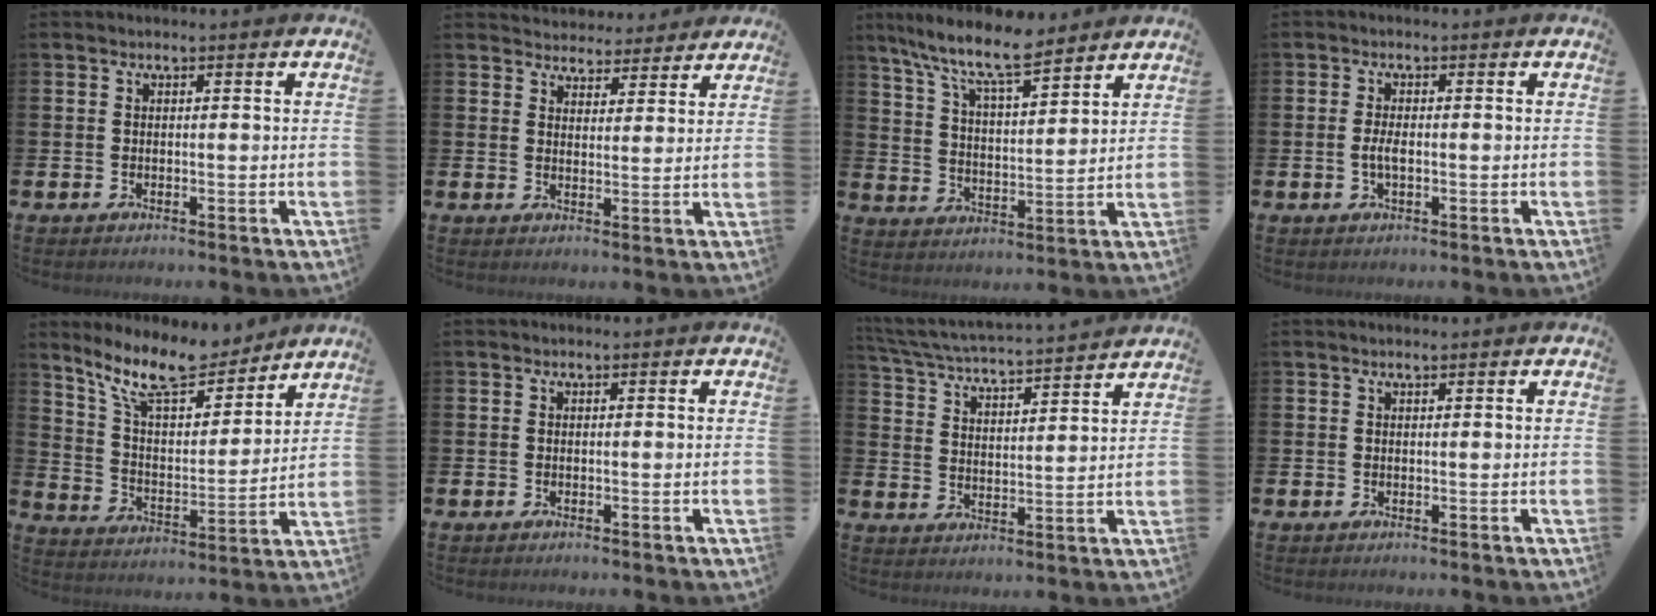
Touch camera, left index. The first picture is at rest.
{"total": 4.0, "force": [3.8, 1.2, -0.4], "torque": [-0.009, -0.025, 0.069]}
{"total": 9.5, "force": [8.3, 1.6, 4.4], "torque": [-0.107, -0.045, 0.144]}
{"total": 2.2, "force": [-0.3, 0.8, 2.0], "torque": [-0.032, -0.002, -0.008]}
{"total": 11.6, "force": [10.2, 3.2, 4.5], "torque": [-0.128, -0.056, 0.185]}
{"total": 0.0}
{"total": 4.8, "force": [4.7, 0.0, 1.1], "torque": [-0.050, -0.041, 0.077]}
{"total": 0.6, "force": [0.6, 0.0, 0.2], "torque": [0.001, -0.001, 0.009]}